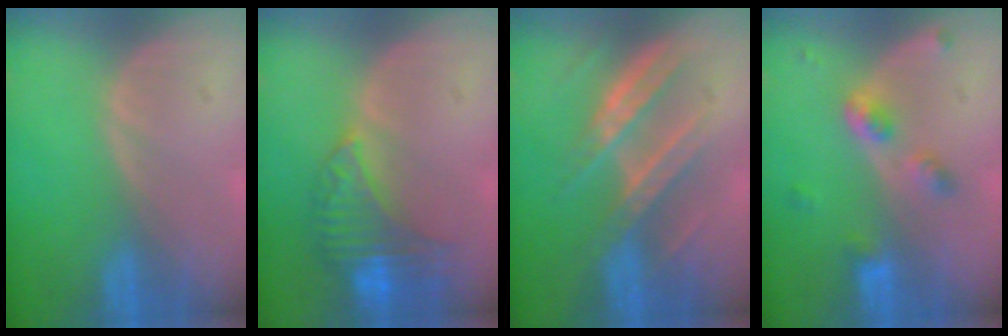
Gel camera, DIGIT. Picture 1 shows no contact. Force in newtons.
{"total": 8.0, "press": 7.1, "slide": 3.7}
{"total": 7.2, "press": 7.1, "slide": 1.4}
{"total": 4.2, "press": 4.2, "slide": 0.5}